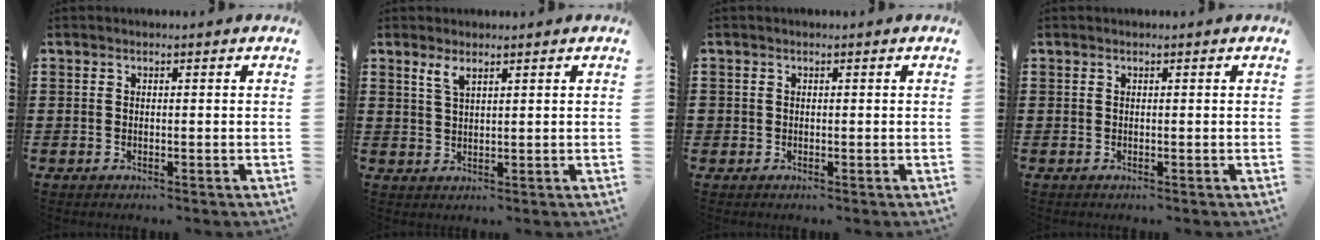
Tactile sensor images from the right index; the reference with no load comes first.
{"total": 2.2, "force": [1.6, 0.5, 1.5], "torque": [-0.033, 0.000, 0.028]}
{"total": 0.6, "force": [-0.1, 0.5, 0.1], "torque": [-0.003, 0.003, -0.004]}
{"total": 0.0}